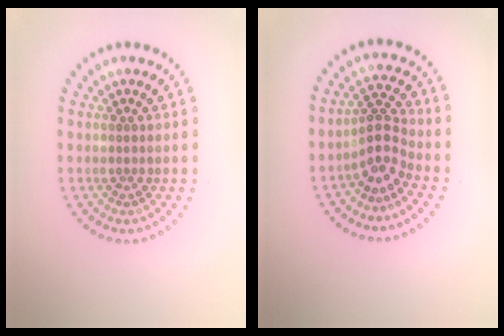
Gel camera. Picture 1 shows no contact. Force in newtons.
{"total": 2.9, "press": 2.2, "slide": 2.0}